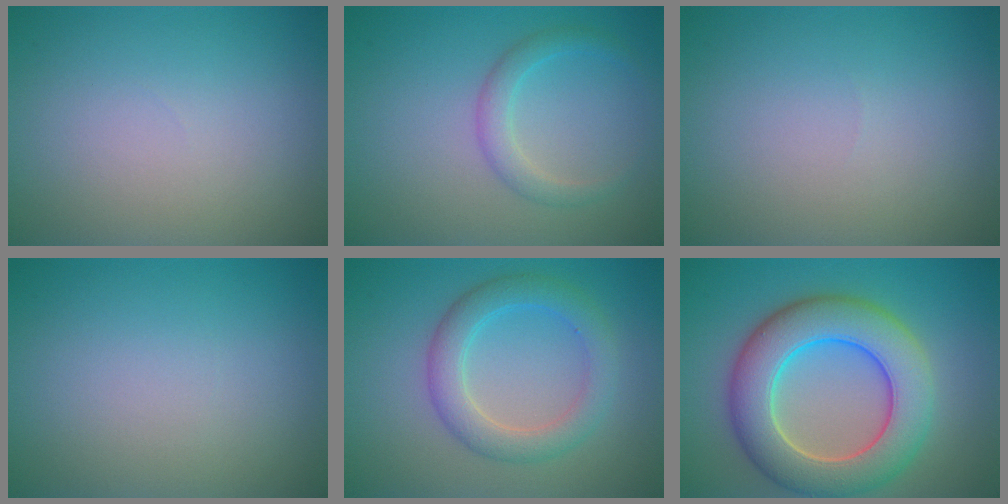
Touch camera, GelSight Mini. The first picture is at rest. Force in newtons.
{"total": 2.1, "press": 2.1, "slide": 0.1}
{"total": 0.0}
{"total": 0.0}
{"total": 4.1, "press": 4.1, "slide": 0.0}
{"total": 9.3, "press": 9.2, "slide": 0.7}